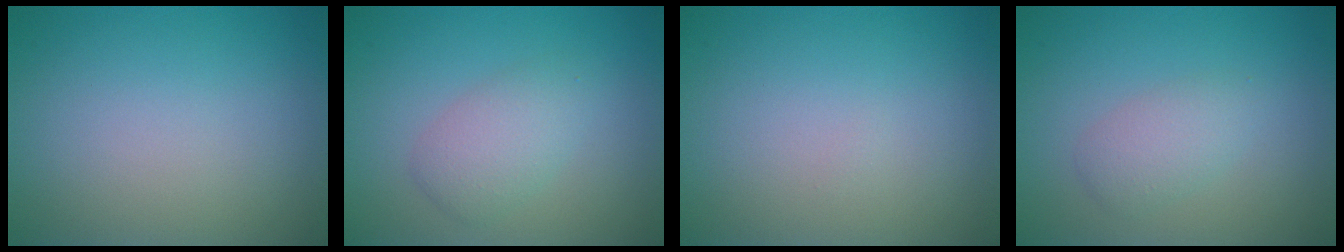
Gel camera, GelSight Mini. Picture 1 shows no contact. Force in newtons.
{"total": 2.7, "press": 2.7, "slide": 0.1}
{"total": 0.0}
{"total": 2.0, "press": 2.0, "slide": 0.0}